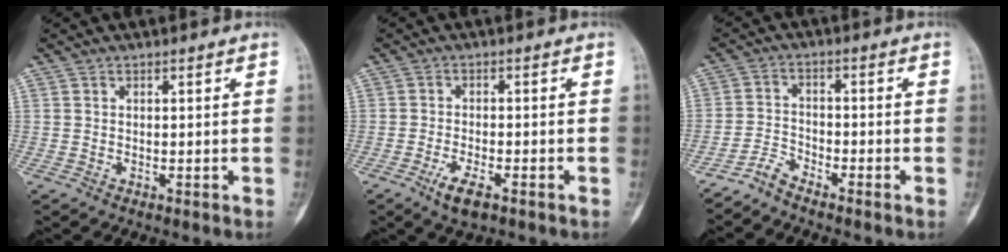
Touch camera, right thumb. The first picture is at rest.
{"total": 4.6, "force": [-2.6, 1.6, 3.5], "torque": [-0.066, 0.002, -0.044]}
{"total": 3.5, "force": [-3.4, 0.5, 0.6], "torque": [-0.011, 0.011, -0.074]}